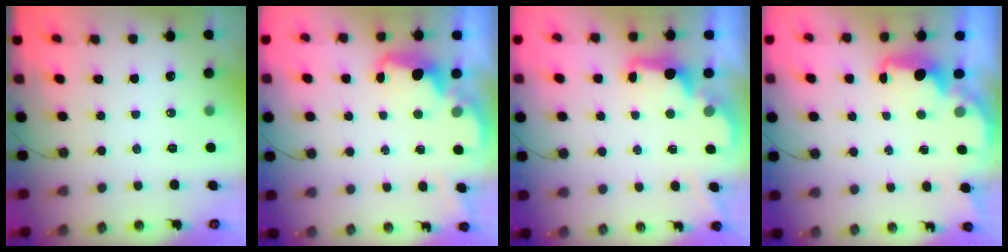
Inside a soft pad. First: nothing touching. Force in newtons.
{"total": 2.2, "press": 2.2, "slide": 0.6}
{"total": 2.5, "press": 2.4, "slide": 0.6}
{"total": 2.8, "press": 2.7, "slide": 0.9}